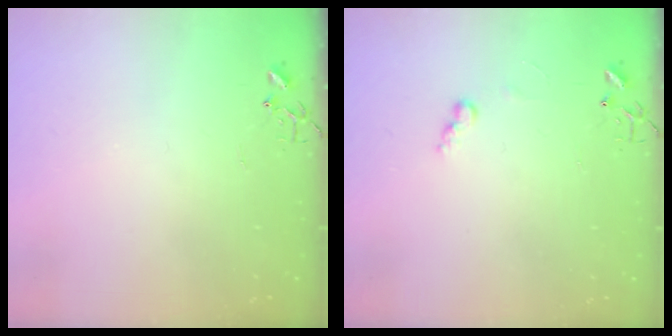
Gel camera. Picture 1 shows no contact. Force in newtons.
{"total": 6.1, "press": 6.1, "slide": 0.3}